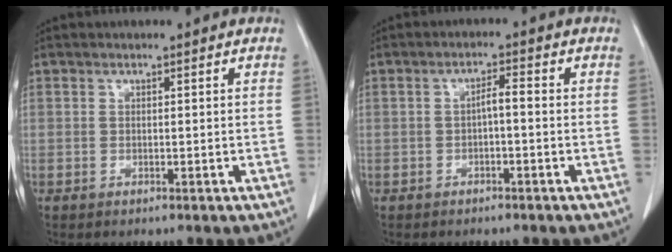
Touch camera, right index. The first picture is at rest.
{"total": 2.2, "force": [-0.4, 0.4, 2.1], "torque": [-0.035, 0.007, -0.008]}